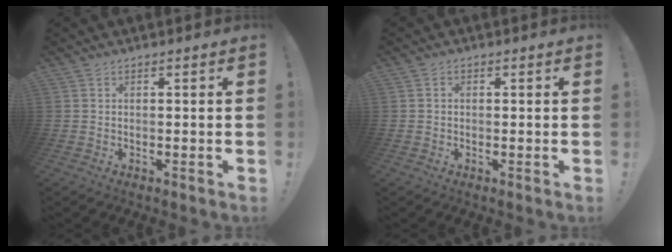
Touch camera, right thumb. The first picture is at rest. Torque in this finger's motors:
{"motor_torque": [-0.21, 0.17, -0.13, 0.08, 0.00]}